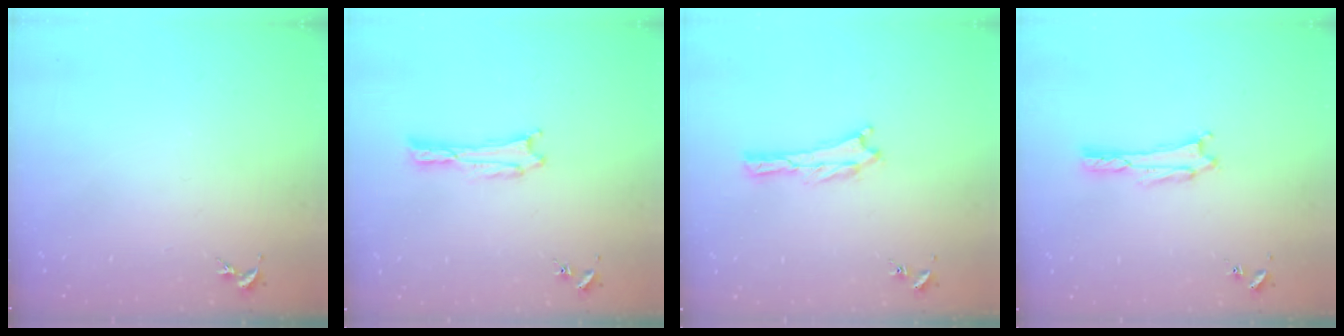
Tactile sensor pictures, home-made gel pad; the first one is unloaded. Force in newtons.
{"total": 0.0}
{"total": 0.0}
{"total": 1.8, "press": 1.8, "slide": 0.2}